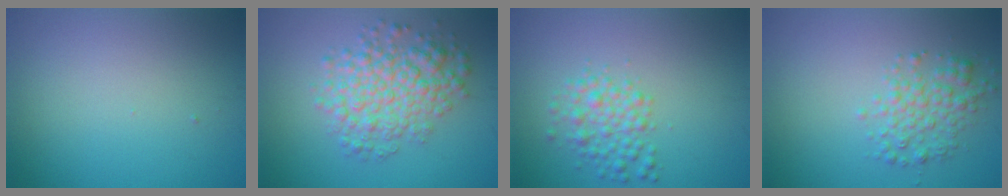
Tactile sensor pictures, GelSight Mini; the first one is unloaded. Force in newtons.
{"total": 5.7, "press": 5.7, "slide": 0.1}
{"total": 2.8, "press": 2.8, "slide": 0.0}
{"total": 2.9, "press": 2.9, "slide": 0.1}